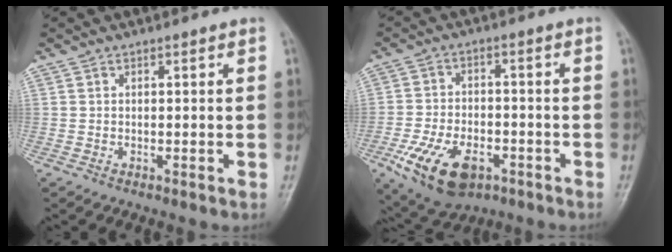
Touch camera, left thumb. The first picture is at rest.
{"total": 13.0, "force": [-5.8, 7.5, 8.8], "torque": [-0.155, 0.013, -0.094]}